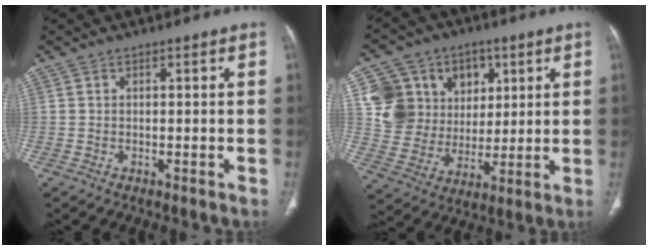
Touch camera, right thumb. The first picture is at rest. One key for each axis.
{"total": 16.9, "fx": 5.3, "fy": 14.4, "fz": 7.0, "tx": -0.080, "ty": 0.008, "tz": 0.110}